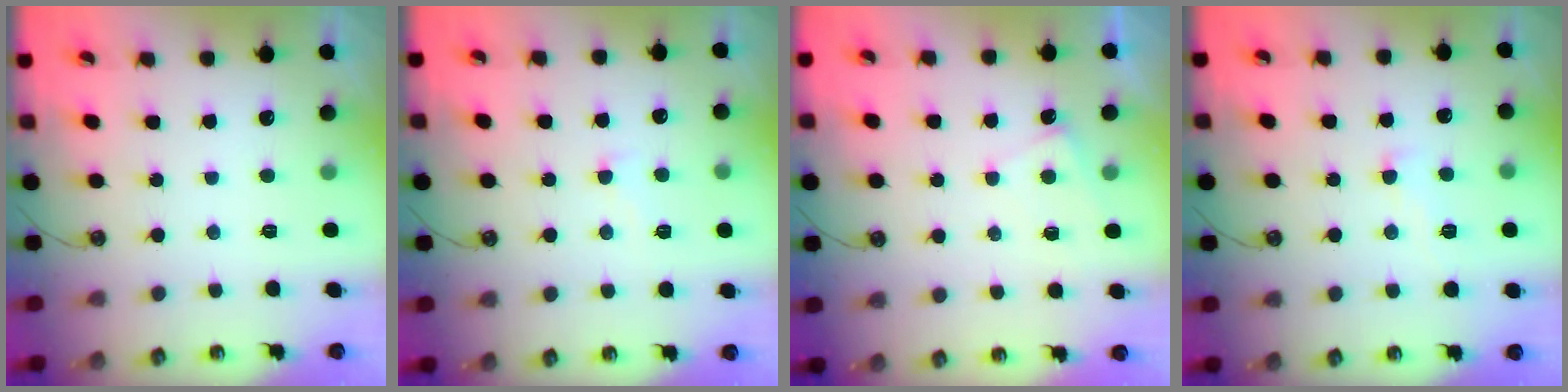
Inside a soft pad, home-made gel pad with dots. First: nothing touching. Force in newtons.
{"total": 3.7, "press": 3.6, "slide": 0.9}
{"total": 4.3, "press": 4.3, "slide": 0.2}
{"total": 1.7, "press": 1.7, "slide": 0.2}